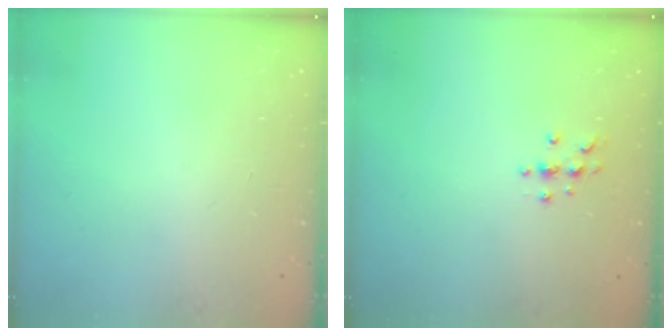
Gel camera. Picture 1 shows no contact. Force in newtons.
{"total": 4.0, "press": 3.9, "slide": 0.5}